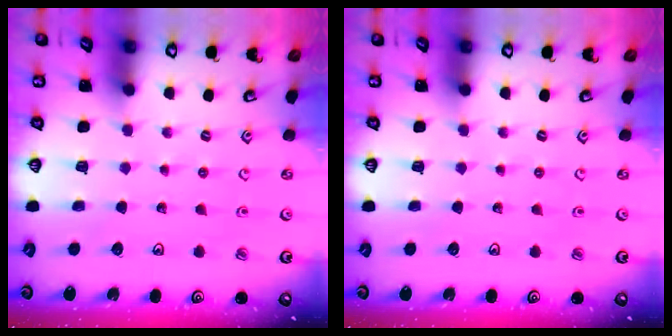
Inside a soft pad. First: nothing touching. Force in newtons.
{"total": 0.0}